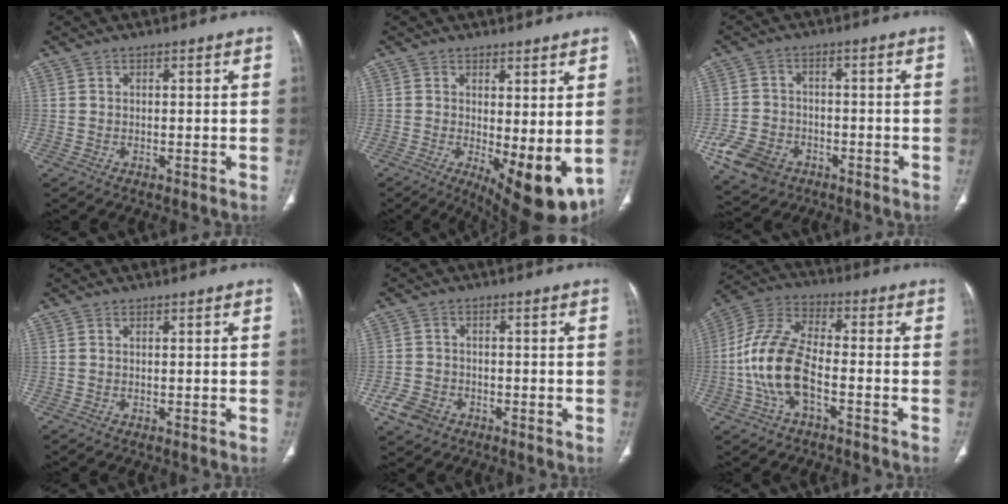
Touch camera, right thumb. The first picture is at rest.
{"total": 11.6, "force": [-1.2, 4.4, 10.7], "torque": [-0.147, -0.027, -0.003]}
{"total": 9.4, "force": [-4.3, 7.3, 4.1], "torque": [-0.074, 0.021, -0.070]}
{"total": 0.0}
{"total": 5.2, "force": [-2.6, 4.0, 2.0], "torque": [-0.034, 0.013, -0.042]}
{"total": 13.0, "force": [-3.4, 6.2, 10.9], "torque": [-0.233, 0.036, -0.069]}